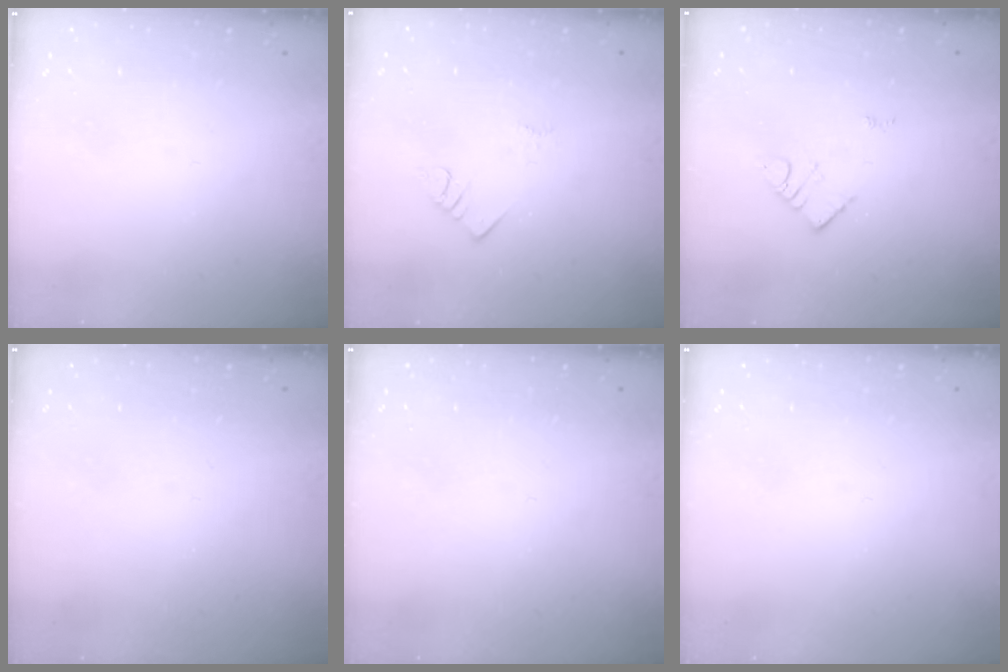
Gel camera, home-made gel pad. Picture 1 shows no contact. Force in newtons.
{"total": 2.0, "press": 2.0, "slide": 0.4}
{"total": 3.1, "press": 3.1, "slide": 0.2}
{"total": 0.0}
{"total": 0.0}
{"total": 0.0}